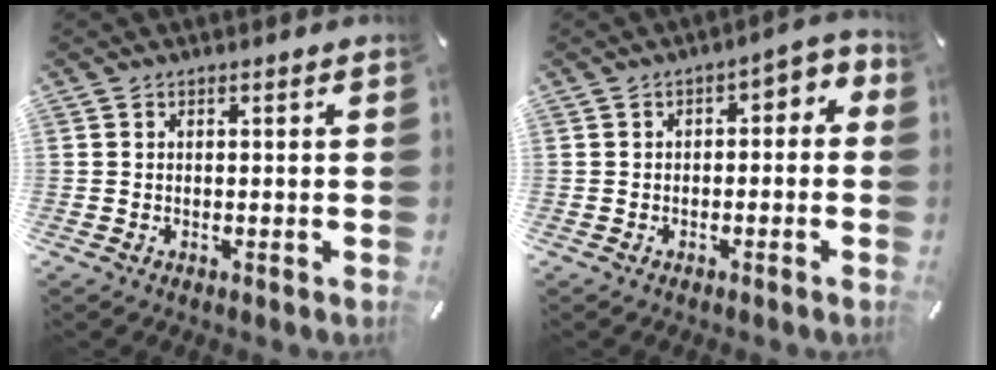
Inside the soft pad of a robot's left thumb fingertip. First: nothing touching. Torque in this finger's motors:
{"motor_torque": [-0.10, -0.17, 0.13, 0.15, 0.04]}